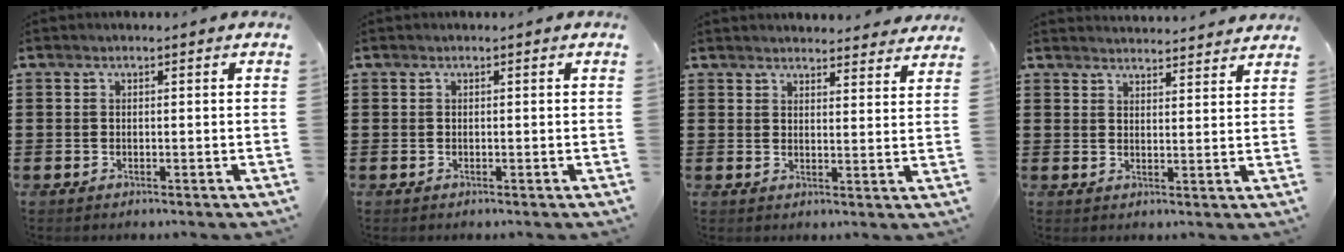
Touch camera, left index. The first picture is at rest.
{"total": 0.0}
{"total": 3.5, "force": [3.5, 0.1, 0.1], "torque": [-0.004, -0.016, 0.065]}
{"total": 3.0, "force": [2.9, -0.3, -0.2], "torque": [0.002, -0.018, 0.053]}